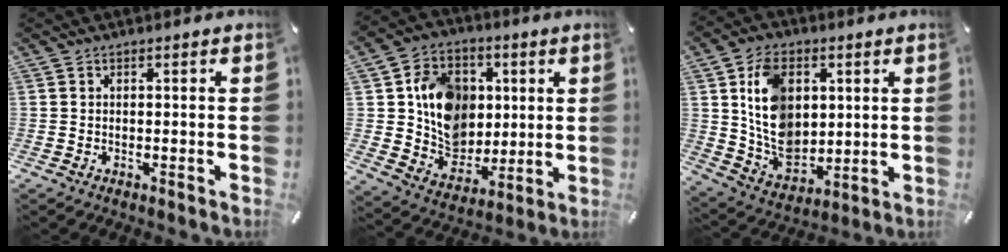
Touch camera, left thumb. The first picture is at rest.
{"total": 14.5, "force": [2.5, 12.8, 6.2], "torque": [-0.099, -0.002, 0.059]}
{"total": 14.1, "force": [3.0, 10.7, 8.6], "torque": [-0.169, 0.001, 0.060]}